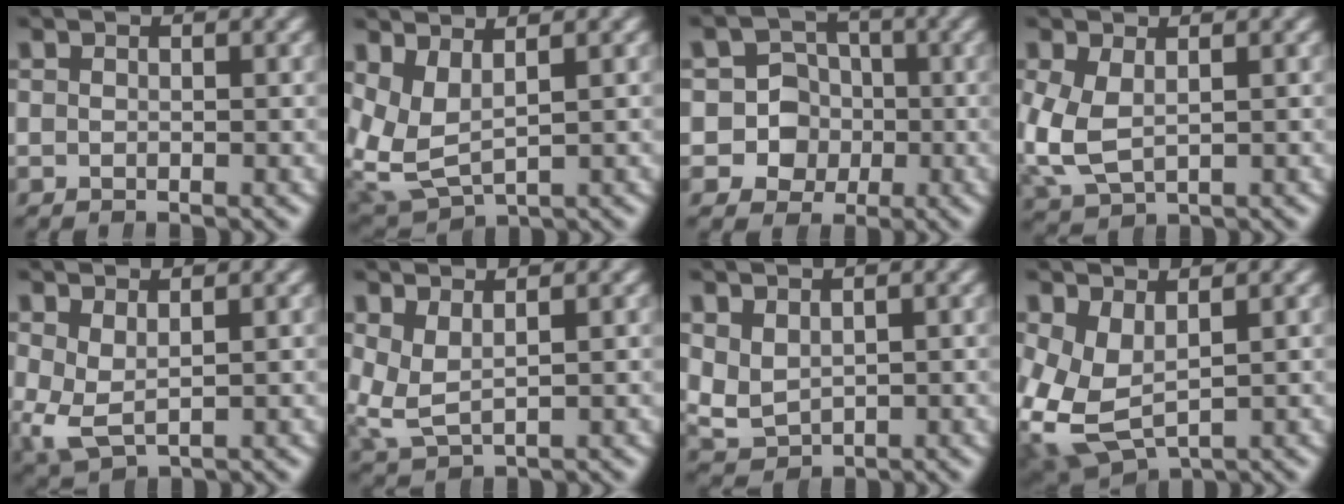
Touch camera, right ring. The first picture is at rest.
{"total": 6.5, "force": [1.1, 5.3, 3.6], "torque": [-0.113, -0.029, 0.031]}
{"total": 9.8, "force": [-1.8, 9.2, 2.9], "torque": [-0.091, -0.043, -0.026]}
{"total": 4.4, "force": [-0.1, 3.4, 2.8], "torque": [-0.093, -0.025, 0.020]}
{"total": 3.3, "force": [0.1, 2.5, 2.2], "torque": [-0.074, -0.031, 0.021]}
{"total": 3.6, "force": [0.9, 2.9, 2.0], "torque": [-0.079, -0.024, 0.028]}
{"total": 3.1, "force": [0.8, 2.7, 1.3], "torque": [-0.057, -0.025, 0.035]}
{"total": 7.6, "force": [-1.2, 6.2, 4.2], "torque": [-0.129, -0.050, 0.004]}